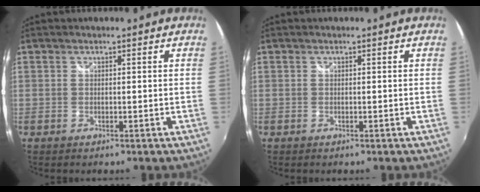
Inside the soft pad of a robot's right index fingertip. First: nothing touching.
{"total": 0.0}